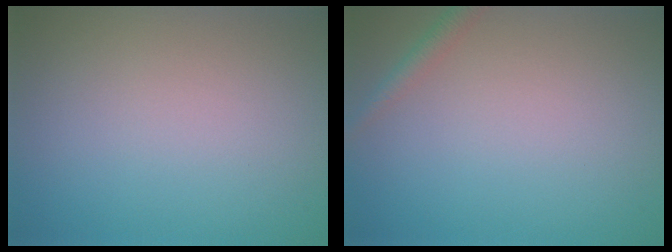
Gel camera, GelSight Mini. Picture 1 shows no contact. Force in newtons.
{"total": 1.4, "press": 1.4, "slide": 0.1}